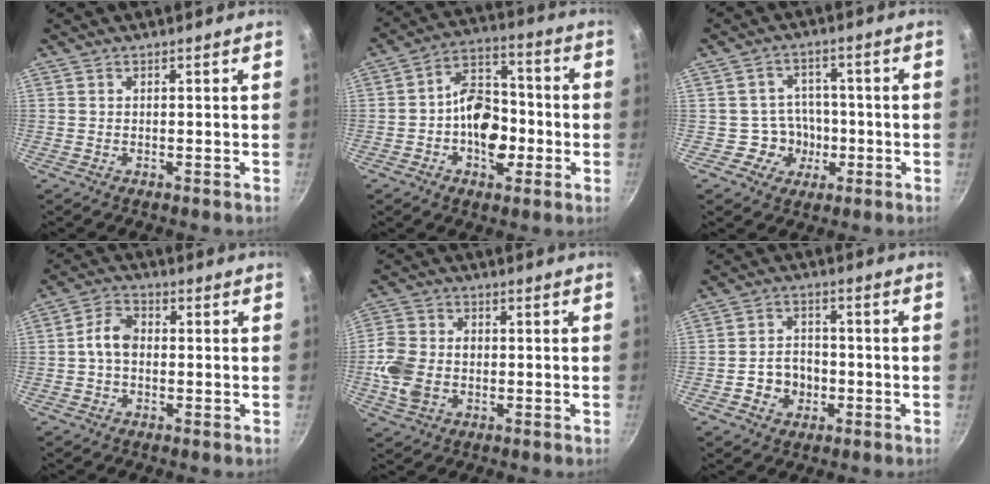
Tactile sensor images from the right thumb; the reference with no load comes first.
{"total": 12.8, "force": [-2.5, 8.6, 9.1], "torque": [-0.102, 0.038, -0.053]}
{"total": 5.4, "force": [-1.6, 5.0, 0.8], "torque": [0.028, 0.024, -0.027]}
{"total": 5.6, "force": [-0.4, 4.0, 3.9], "torque": [-0.060, 0.022, -0.017]}
{"total": 9.2, "force": [-1.6, 7.0, 5.8], "torque": [-0.113, 0.011, -0.039]}
{"total": 6.9, "force": [-2.1, 5.6, 3.6], "torque": [-0.037, 0.020, -0.038]}